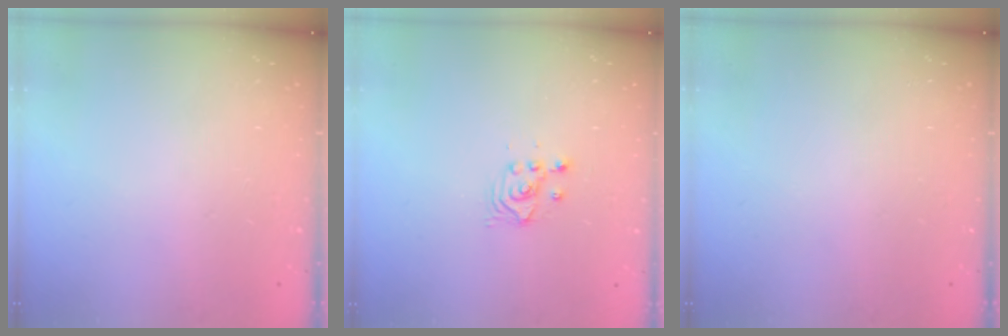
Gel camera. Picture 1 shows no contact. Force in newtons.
{"total": 2.4, "press": 2.4, "slide": 0.2}
{"total": 0.0}